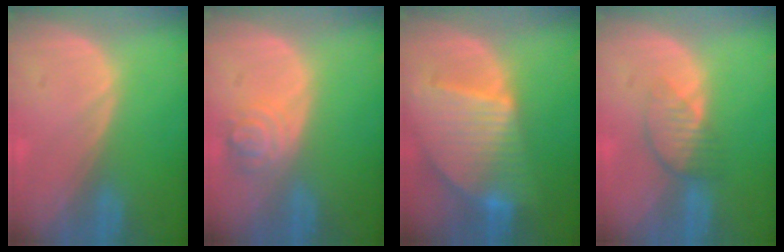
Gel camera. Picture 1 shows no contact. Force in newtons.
{"total": 4.3, "press": 4.1, "slide": 1.3}
{"total": 9.5, "press": 8.2, "slide": 4.8}
{"total": 4.0, "press": 3.6, "slide": 1.9}